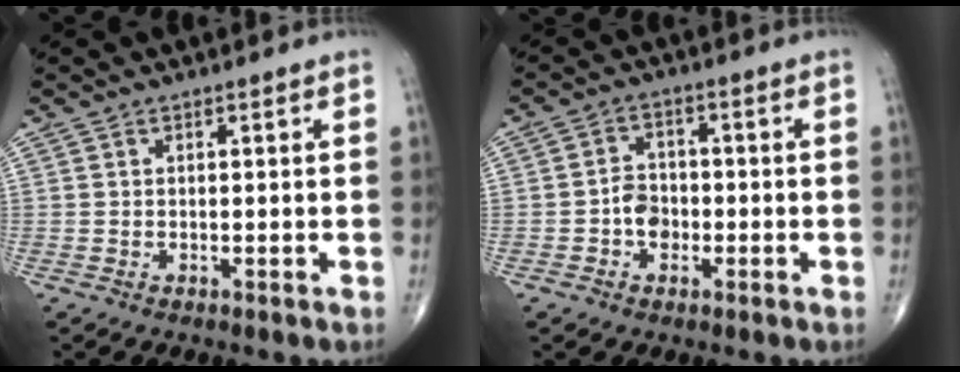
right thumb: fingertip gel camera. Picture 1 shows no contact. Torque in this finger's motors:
{"motor_torque": [0.99, 0.89, 0.17, -0.37, 0.01]}